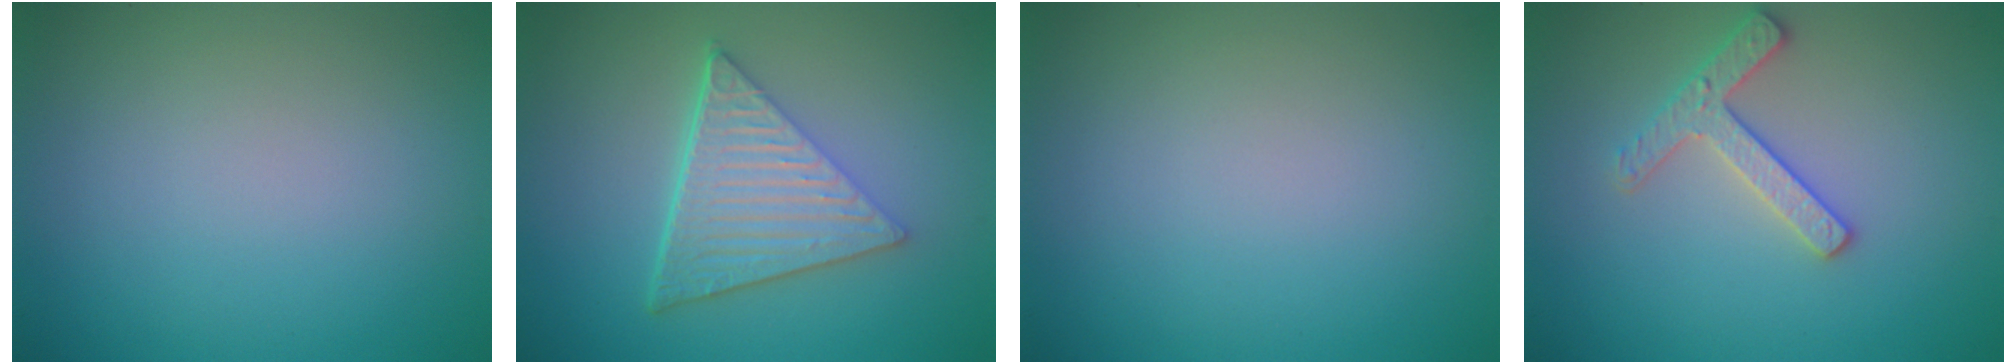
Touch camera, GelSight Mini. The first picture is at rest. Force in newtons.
{"total": 6.6, "press": 4.5, "slide": 4.8}
{"total": 0.0}
{"total": 2.5, "press": 2.4, "slide": 0.4}